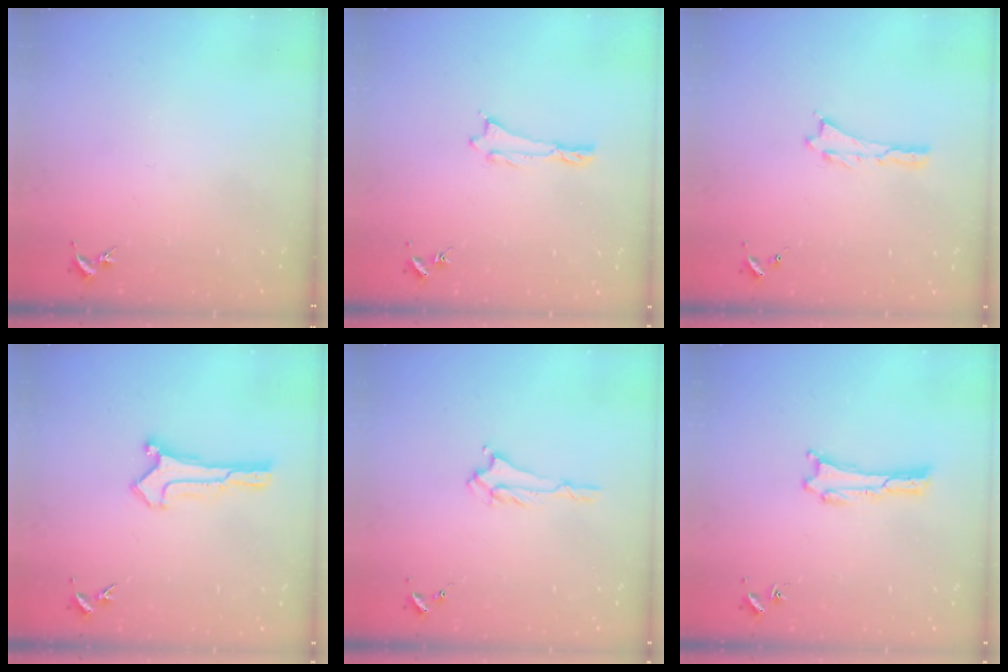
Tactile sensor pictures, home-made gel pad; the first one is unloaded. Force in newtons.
{"total": 0.0}
{"total": 0.0}
{"total": 0.0}
{"total": 1.4, "press": 1.3, "slide": 0.2}
{"total": 0.0}